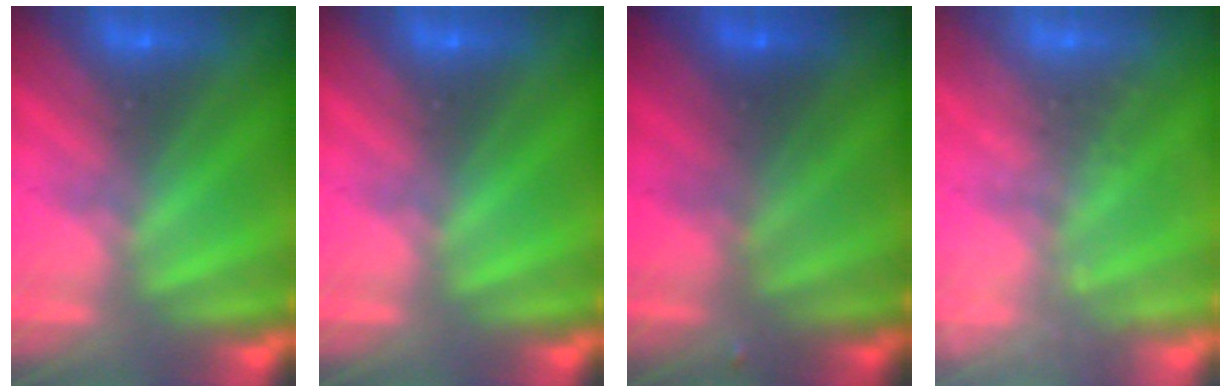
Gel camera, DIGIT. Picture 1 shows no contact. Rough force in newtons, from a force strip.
{"total": 0.0}
{"total": 1.9}
{"total": 1.9}